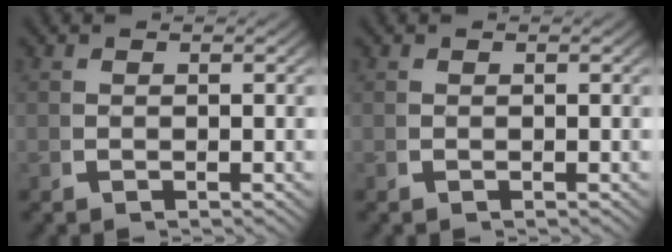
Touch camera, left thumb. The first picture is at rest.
{"total": 0.0}